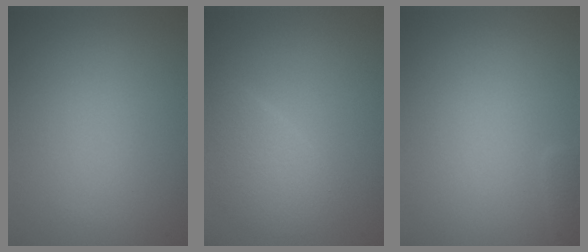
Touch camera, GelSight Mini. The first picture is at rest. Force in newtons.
{"total": 2.6, "press": 2.5, "slide": 0.2}
{"total": 0.5, "press": 0.5, "slide": 0.1}